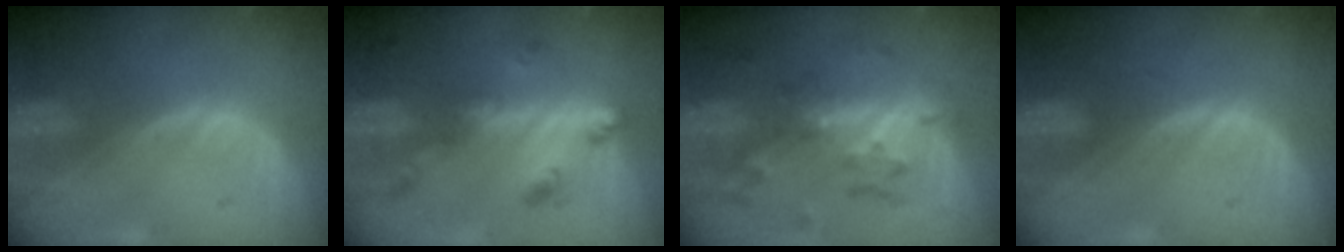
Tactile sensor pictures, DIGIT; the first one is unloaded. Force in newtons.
{"total": 6.6, "press": 5.8, "slide": 3.2}
{"total": 8.4, "press": 7.3, "slide": 4.1}
{"total": 0.6, "press": 0.6, "slide": 0.2}